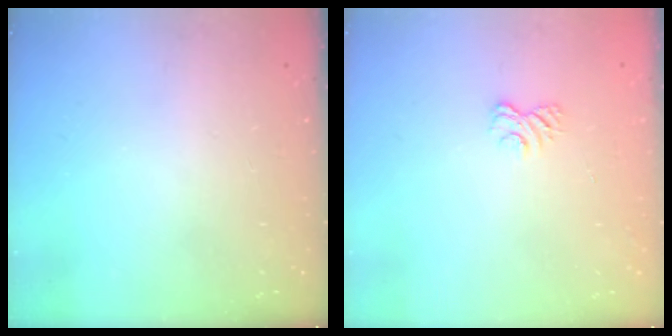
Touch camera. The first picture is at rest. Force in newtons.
{"total": 2.5, "press": 2.2, "slide": 1.2}